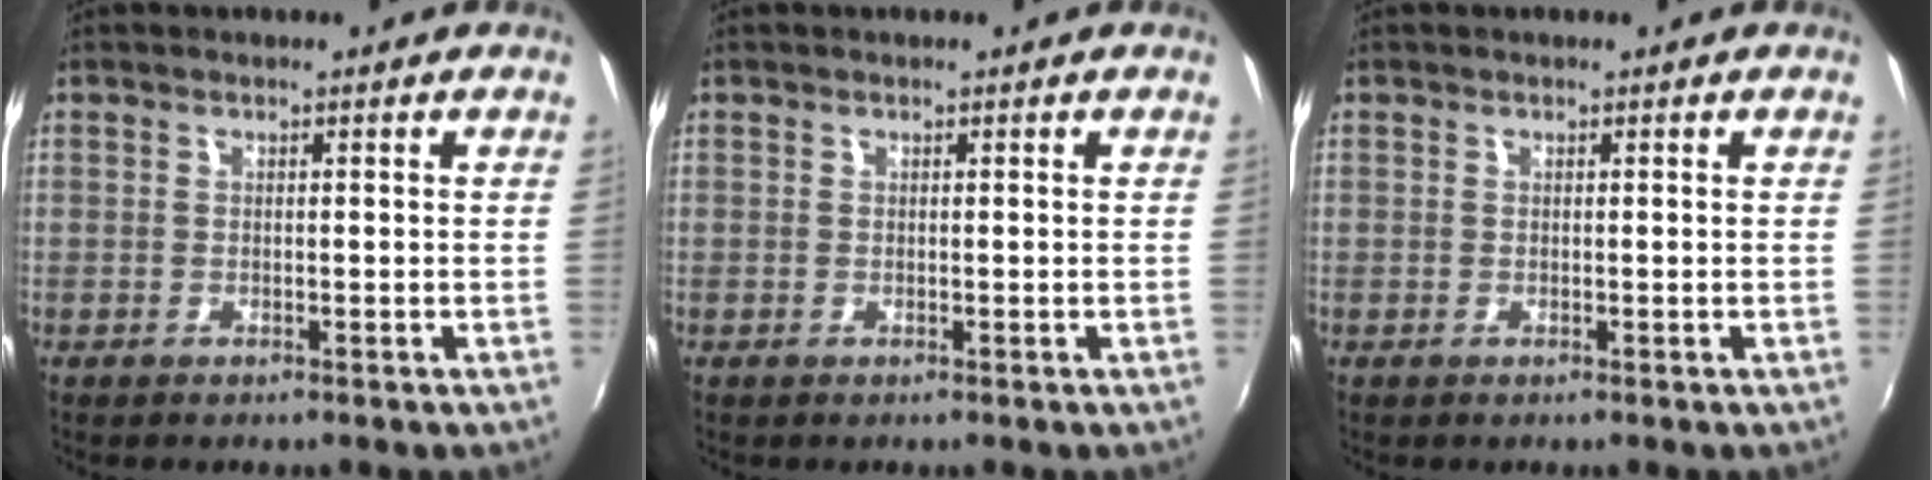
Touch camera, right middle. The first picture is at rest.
{"total": 0.0}
{"total": 0.0}